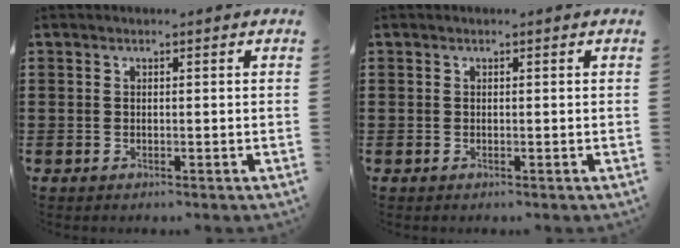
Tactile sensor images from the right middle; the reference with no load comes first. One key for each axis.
{"total": 0.0}